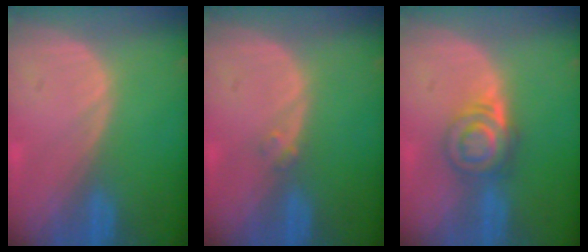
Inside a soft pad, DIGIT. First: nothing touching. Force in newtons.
{"total": 1.2, "press": 1.1, "slide": 0.6}
{"total": 6.3, "press": 5.5, "slide": 3.1}